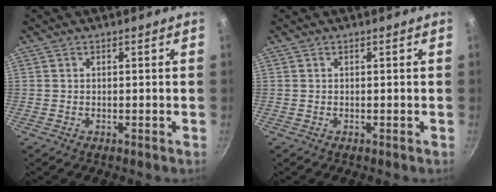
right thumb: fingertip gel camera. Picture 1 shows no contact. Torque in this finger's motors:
{"motor_torque": [0.01, 0.00, 0.06, 0.05, 0.00]}